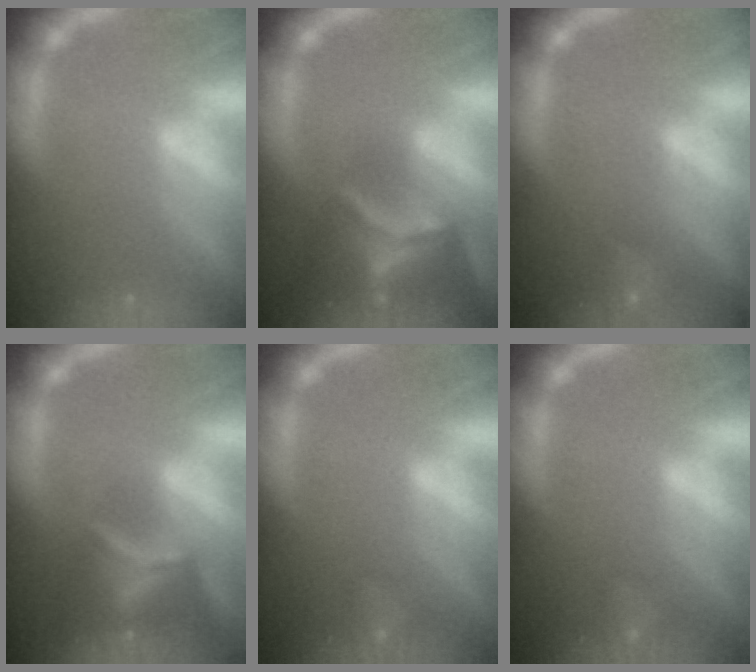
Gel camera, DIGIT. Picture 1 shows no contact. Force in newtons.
{"total": 8.9}
{"total": 2.9}
{"total": 6.0}
{"total": 2.4}
{"total": 2.4}